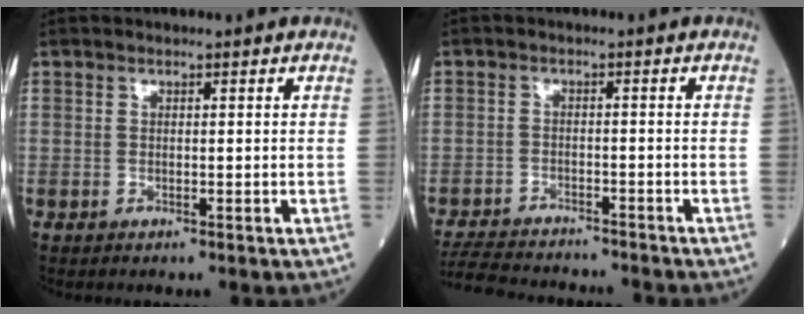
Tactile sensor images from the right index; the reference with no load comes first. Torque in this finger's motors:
{"motor_torque": [-1.58, -0.56, -1.05, -0.21]}